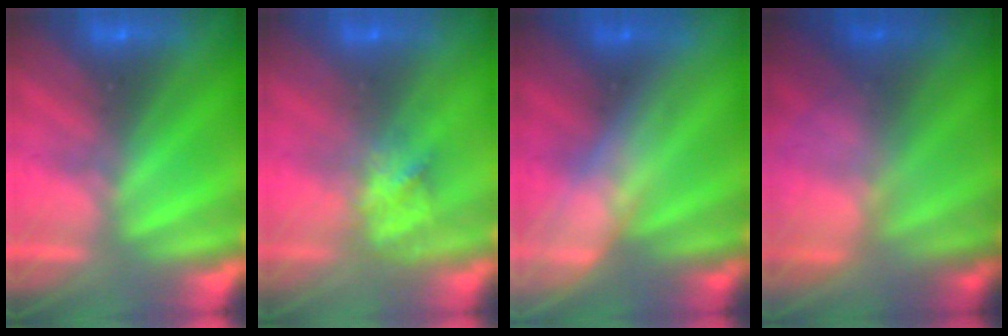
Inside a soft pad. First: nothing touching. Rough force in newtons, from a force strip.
{"total": 2.8}
{"total": 2.9}
{"total": 6.2}